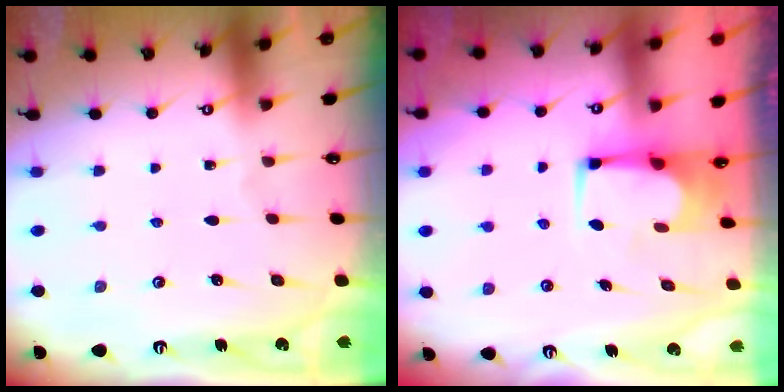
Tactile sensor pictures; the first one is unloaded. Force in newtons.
{"total": 2.4, "press": 2.4, "slide": 0.2}